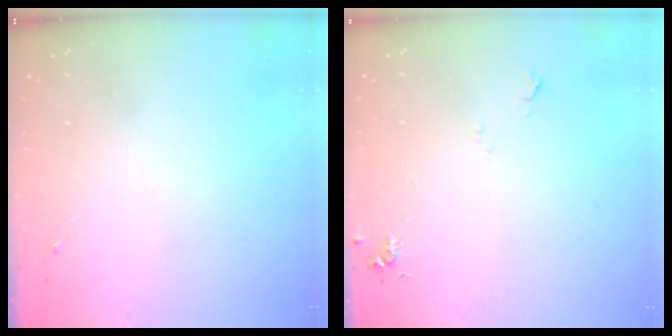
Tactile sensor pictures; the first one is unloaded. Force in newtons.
{"total": 5.5, "press": 5.5, "slide": 0.7}